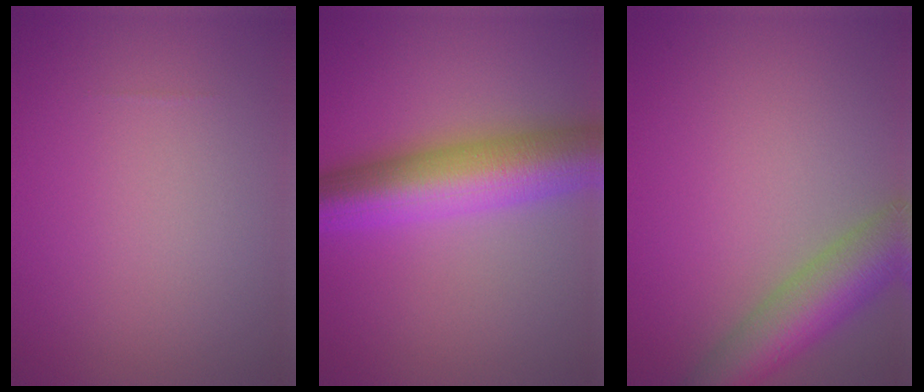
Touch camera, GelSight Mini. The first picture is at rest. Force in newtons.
{"total": 9.5, "press": 9.5, "slide": 0.1}
{"total": 7.2, "press": 7.2, "slide": 0.4}